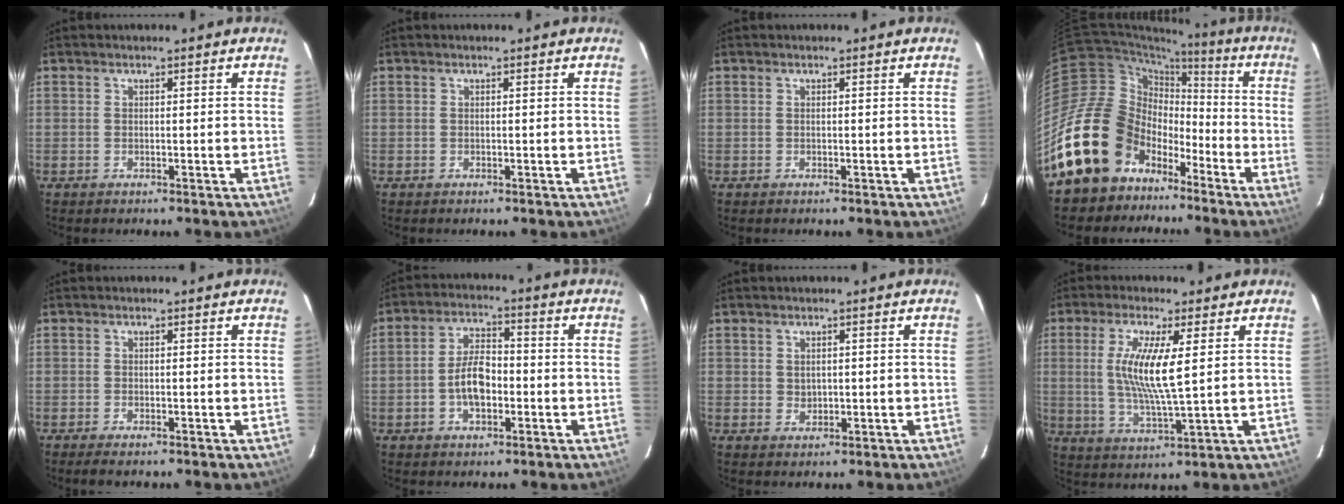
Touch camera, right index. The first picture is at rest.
{"total": 0.0}
{"total": 0.0}
{"total": 20.5, "force": [-11.2, 15.2, 7.8], "torque": [-0.182, 0.040, -0.180]}
{"total": 1.7, "force": [-1.4, 0.3, 1.0], "torque": [-0.021, -0.005, -0.024]}
{"total": 7.2, "force": [-1.9, 3.8, 5.8], "torque": [-0.111, 0.014, -0.029]}
{"total": 1.5, "force": [0.4, 1.4, 0.4], "torque": [-0.003, 0.001, 0.013]}
{"total": 9.7, "force": [1.9, 1.1, 9.5], "torque": [-0.188, -0.009, 0.037]}